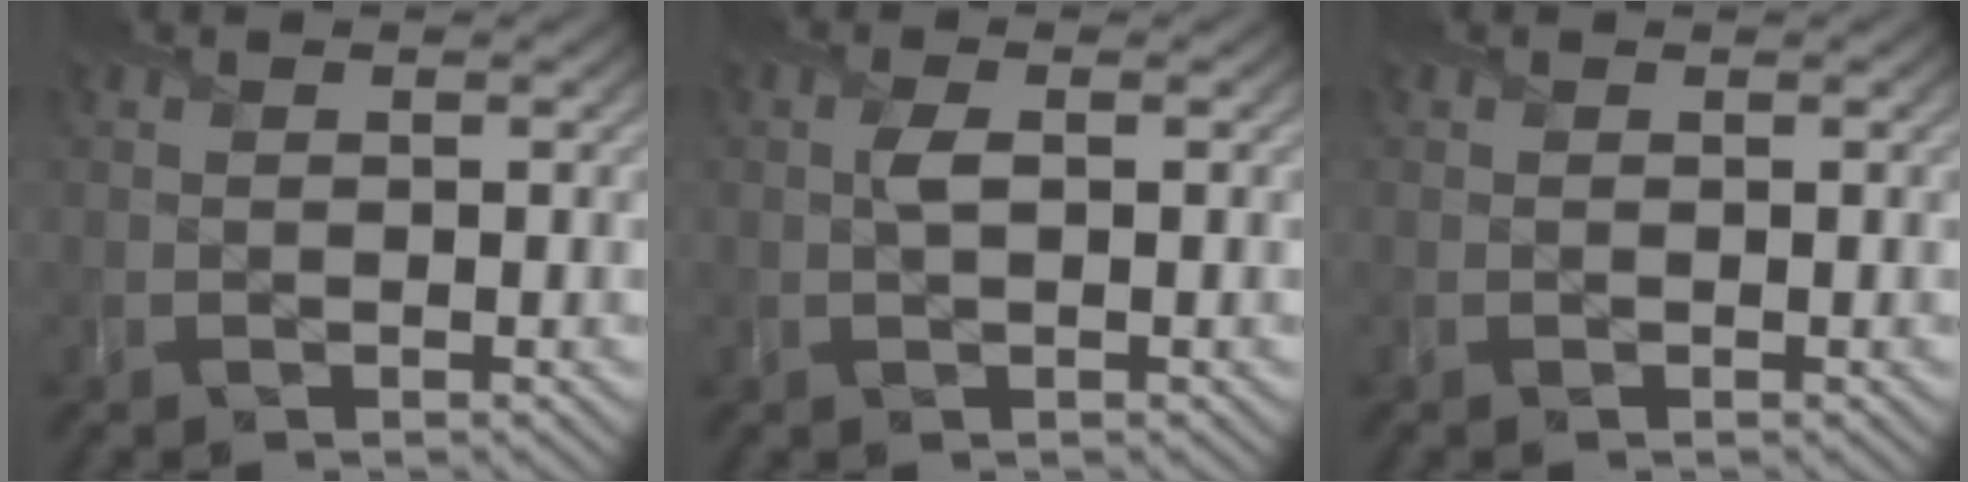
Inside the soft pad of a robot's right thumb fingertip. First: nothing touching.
{"total": 1.9, "force": [0.2, 0.8, 1.7], "torque": [-0.039, 0.001, 0.001]}
{"total": 0.0}